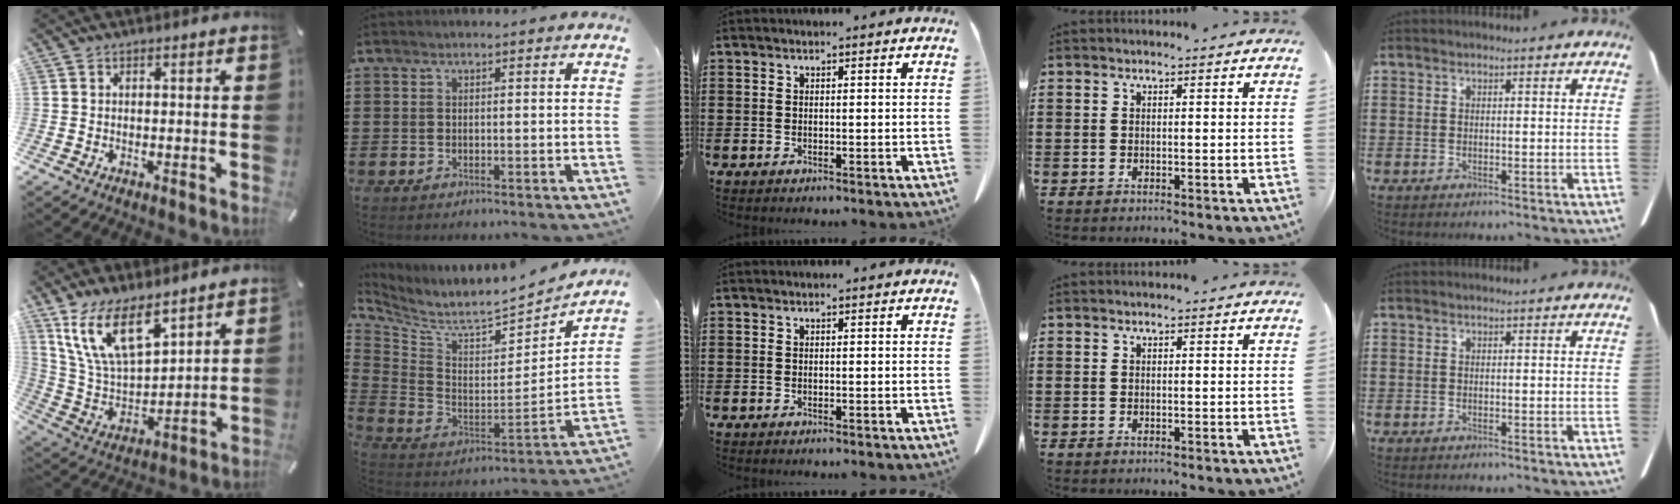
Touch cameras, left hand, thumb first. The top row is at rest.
{"thumb": {"total": 16.0, "force": [10.9, 7.5, 9.0], "torque": [-0.220, -0.060, 0.197]}, "index": {"total": 6.5, "force": [6.0, 0.7, 2.5], "torque": [-0.082, -0.059, 0.095]}}